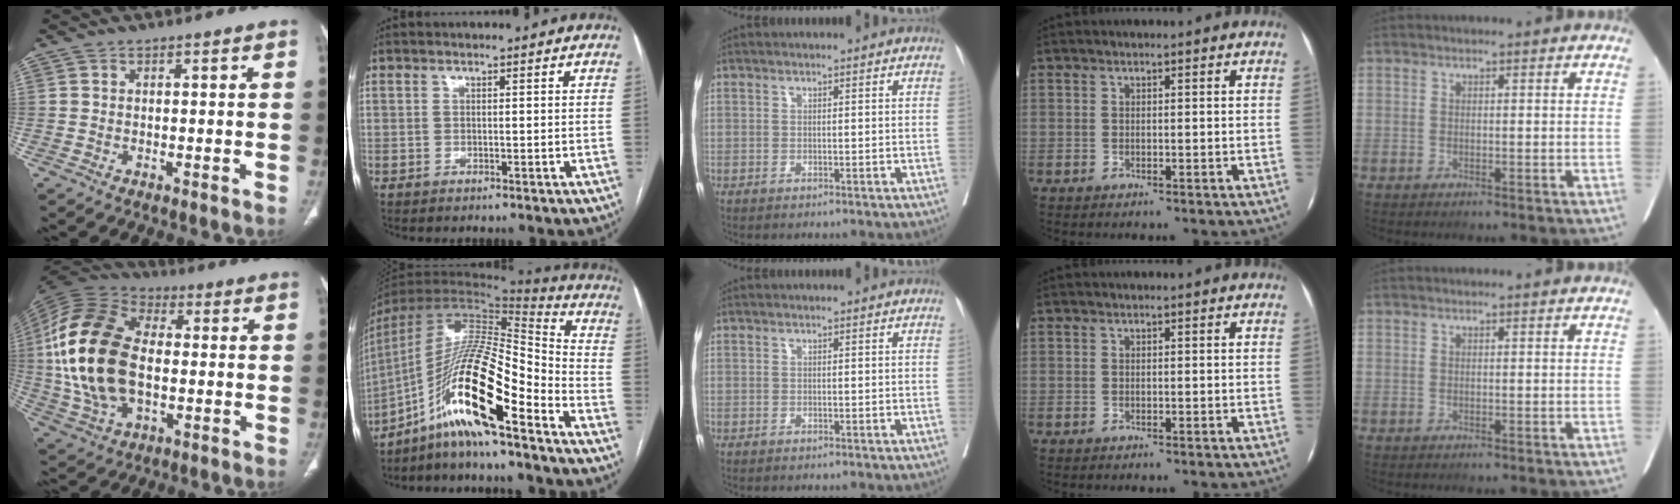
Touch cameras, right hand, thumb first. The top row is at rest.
{"thumb": {"total": 22.7, "force": [-0.1, 13.7, 18.0], "torque": [-0.375, 0.010, 0.000]}, "index": {"total": 18.0, "force": [-10.3, 1.9, 14.7], "torque": [-0.287, 0.001, -0.188]}}